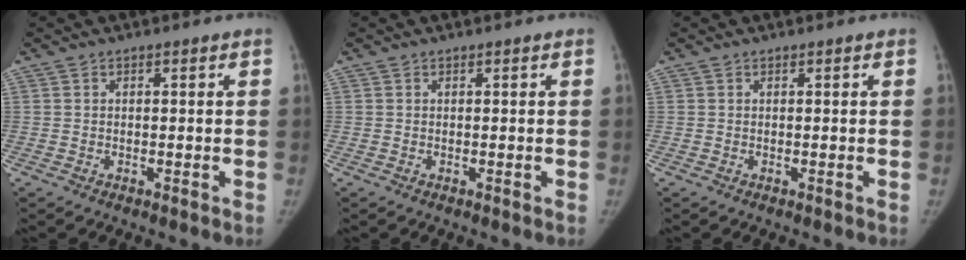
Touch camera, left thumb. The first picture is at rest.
{"total": 0.0}
{"total": 0.0}